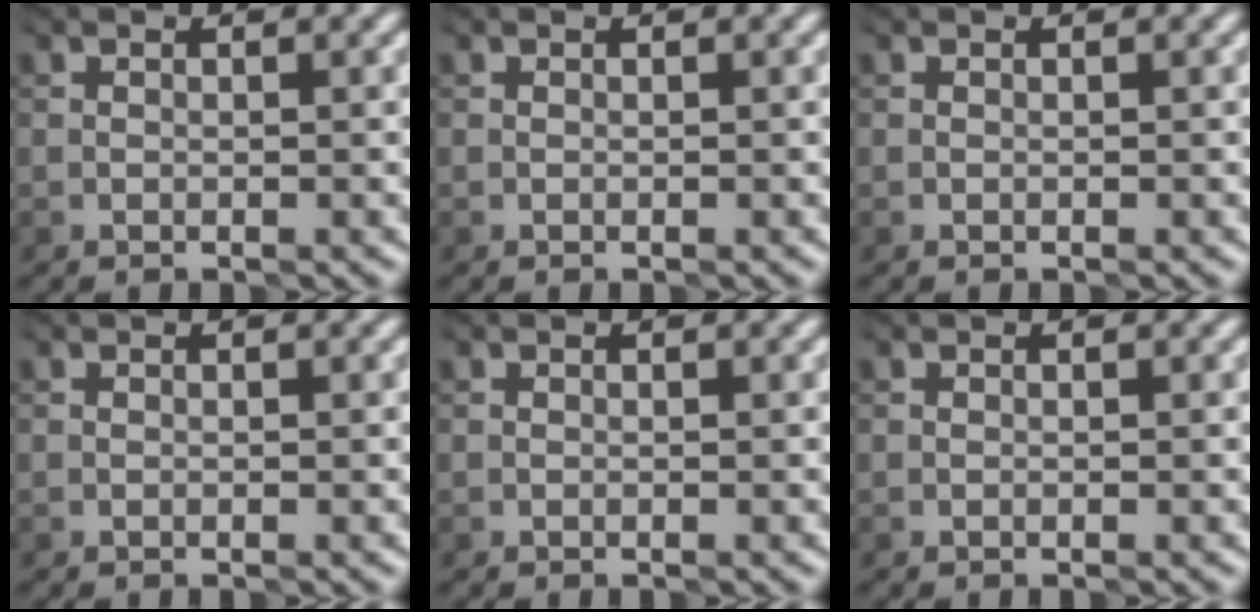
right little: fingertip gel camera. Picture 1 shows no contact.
{"total": 0.0}
{"total": 0.0}
{"total": 0.0}
{"total": 0.0}
{"total": 0.0}